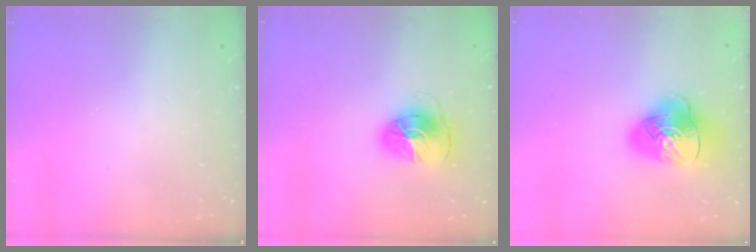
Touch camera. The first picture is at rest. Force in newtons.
{"total": 8.6, "press": 8.6, "slide": 0.9}
{"total": 12.8, "press": 12.7, "slide": 2.0}